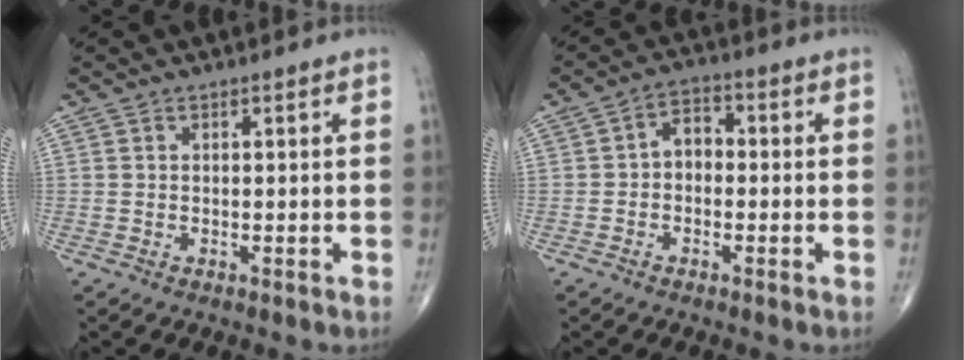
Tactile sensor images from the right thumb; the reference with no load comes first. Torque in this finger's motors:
{"motor_torque": [-0.48, 0.57, 0.09, -0.06, 0.07]}